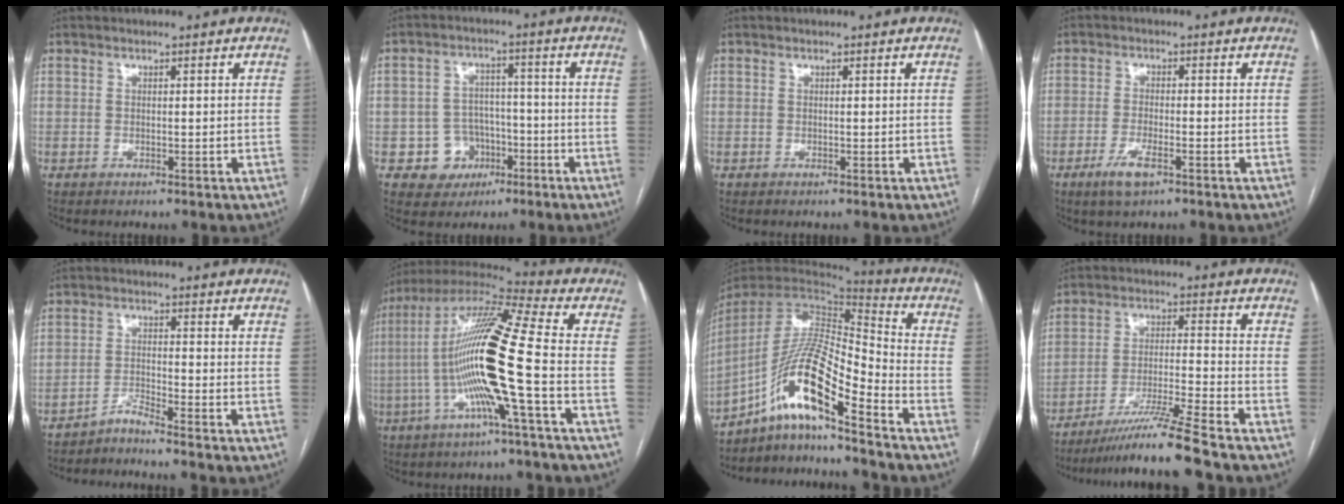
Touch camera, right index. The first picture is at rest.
{"total": 6.7, "force": [-2.7, 6.1, 0.9], "torque": [-0.006, 0.016, -0.033]}
{"total": 0.0}
{"total": 4.2, "force": [-2.5, 0.9, 3.3], "torque": [-0.073, -0.005, -0.044]}
{"total": 3.1, "force": [-2.8, -1.2, 0.4], "torque": [-0.009, -0.013, -0.055]}
{"total": 18.7, "force": [-3.1, -0.1, 18.4], "torque": [-0.357, 0.008, -0.073]}
{"total": 14.9, "force": [-10.0, 0.6, 11.0], "torque": [-0.219, 0.012, -0.182]}
{"total": 11.0, "force": [-9.1, -2.5, 5.6], "torque": [-0.095, -0.023, -0.160]}